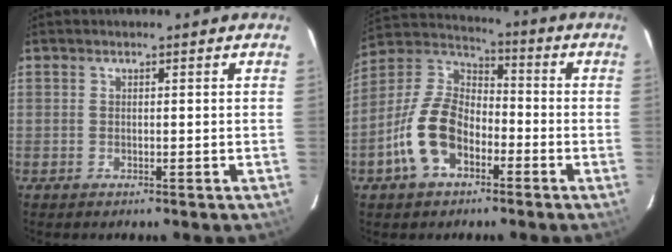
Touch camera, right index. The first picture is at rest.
{"total": 13.3, "force": [-5.7, 8.4, 8.5], "torque": [-0.177, 0.020, -0.105]}